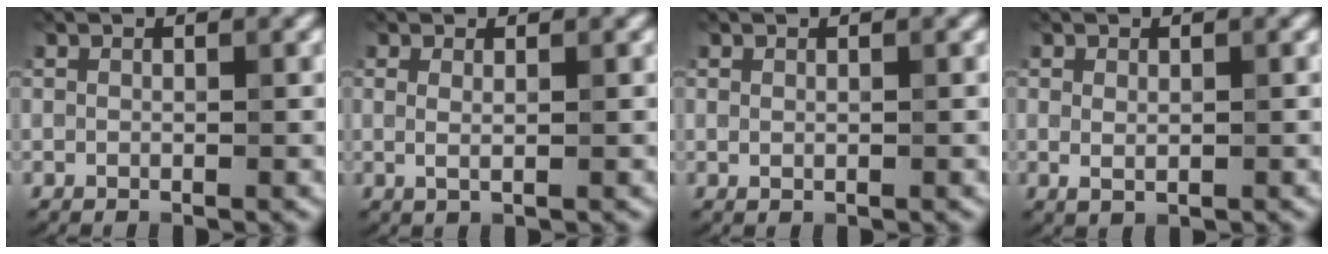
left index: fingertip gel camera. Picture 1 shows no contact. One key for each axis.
{"total": 1.1, "fx": 0.3, "fy": 0.3, "fz": 1.0, "tx": -0.016, "ty": -0.003, "tz": 0.004}
{"total": 0.0}
{"total": 1.1, "fx": 0.2, "fy": 0.6, "fz": 0.9, "tx": -0.016, "ty": -0.002, "tz": 0.006}